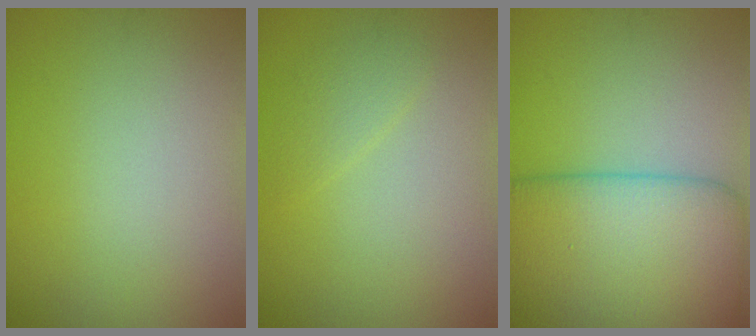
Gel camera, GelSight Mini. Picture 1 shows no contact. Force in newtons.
{"total": 1.3, "press": 1.3, "slide": 0.1}
{"total": 10.4, "press": 10.4, "slide": 0.7}